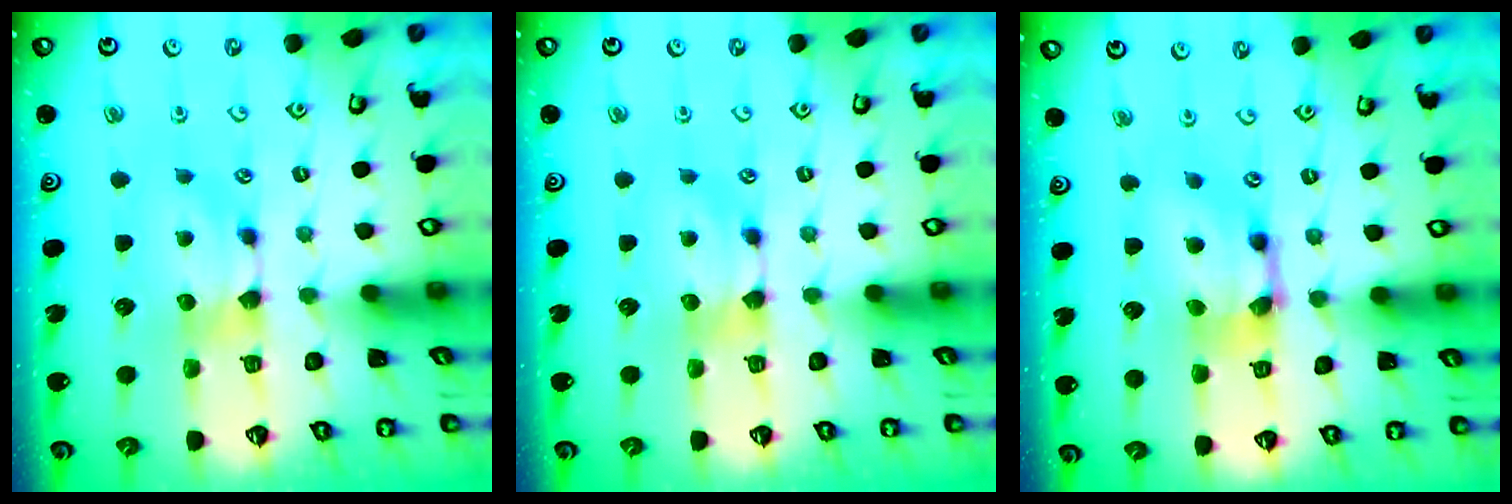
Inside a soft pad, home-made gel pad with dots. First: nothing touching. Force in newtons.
{"total": 0.0}
{"total": 5.5, "press": 4.5, "slide": 3.1}